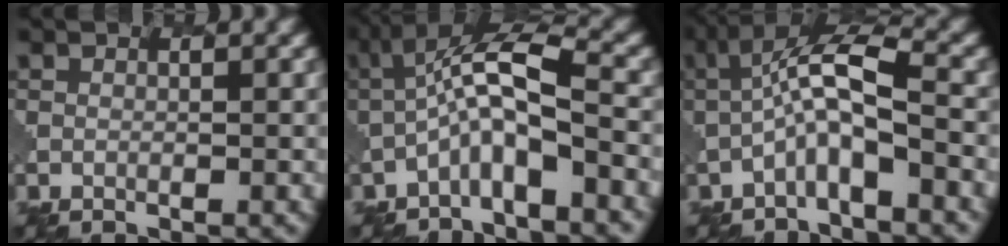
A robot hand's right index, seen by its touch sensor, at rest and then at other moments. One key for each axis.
{"total": 5.3, "fx": -1.7, "fy": 1.2, "fz": 4.9, "tx": -0.096, "ty": 0.021, "tz": -0.037}
{"total": 5.2, "fx": -1.1, "fy": 1.2, "fz": 5.0, "tx": -0.096, "ty": 0.023, "tz": -0.027}